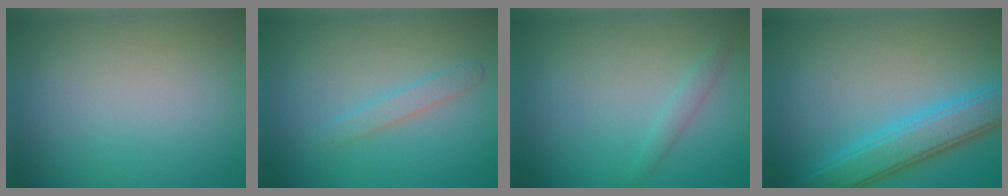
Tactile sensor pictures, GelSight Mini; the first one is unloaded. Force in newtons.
{"total": 1.3, "press": 1.3, "slide": 0.0}
{"total": 1.6, "press": 1.6, "slide": 0.1}
{"total": 4.6, "press": 4.6, "slide": 0.2}